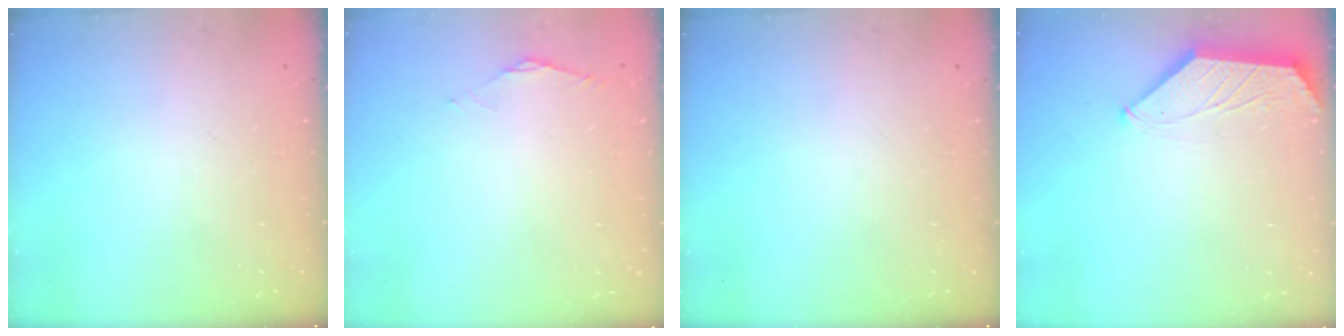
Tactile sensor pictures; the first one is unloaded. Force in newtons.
{"total": 1.3, "press": 1.3, "slide": 0.3}
{"total": 0.0}
{"total": 1.8, "press": 1.7, "slide": 0.3}